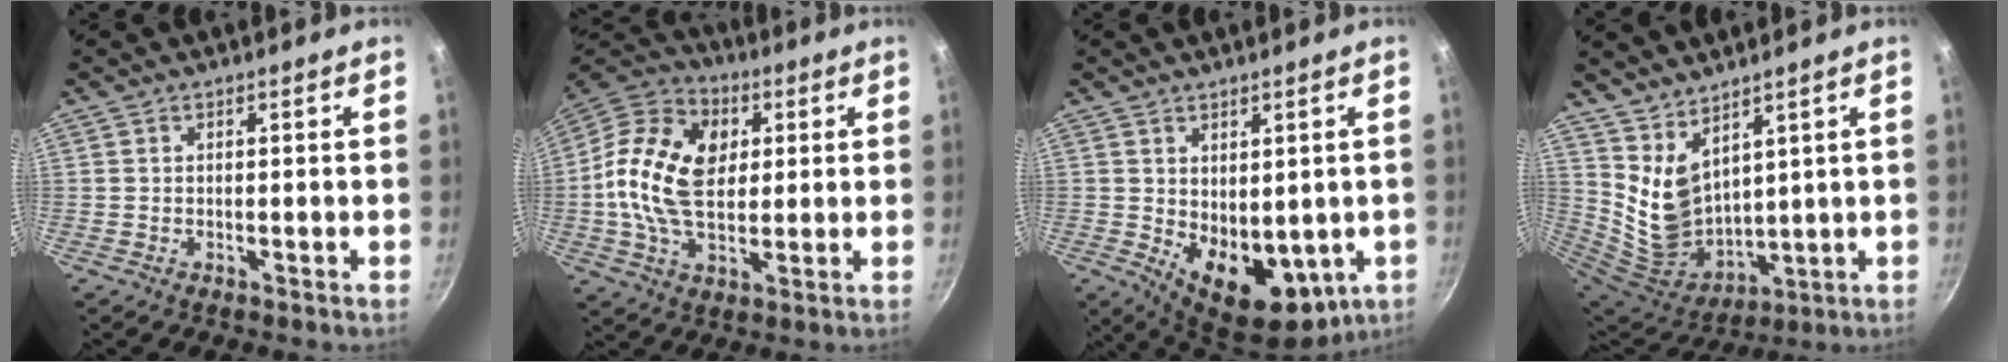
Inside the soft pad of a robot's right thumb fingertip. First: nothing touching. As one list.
[{"total": 18.5, "force": [2.3, 12.4, 13.5], "torque": [-0.233, 0.012, 0.023]}, {"total": 13.0, "force": [-0.9, 8.3, 10.0], "torque": [-0.125, -0.027, 0.012]}, {"total": 11.4, "force": [6.7, 6.2, 6.9], "torque": [-0.112, -0.079, 0.150]}]